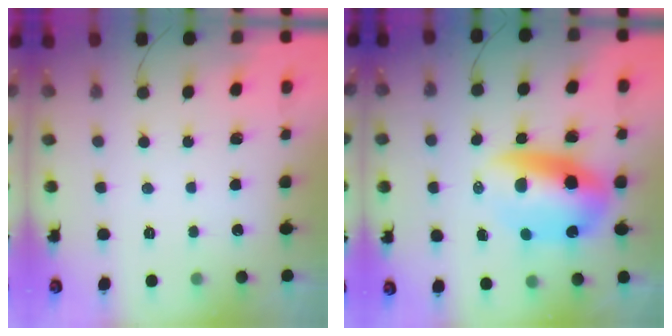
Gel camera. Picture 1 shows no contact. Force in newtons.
{"total": 11.9, "press": 11.5, "slide": 3.3}